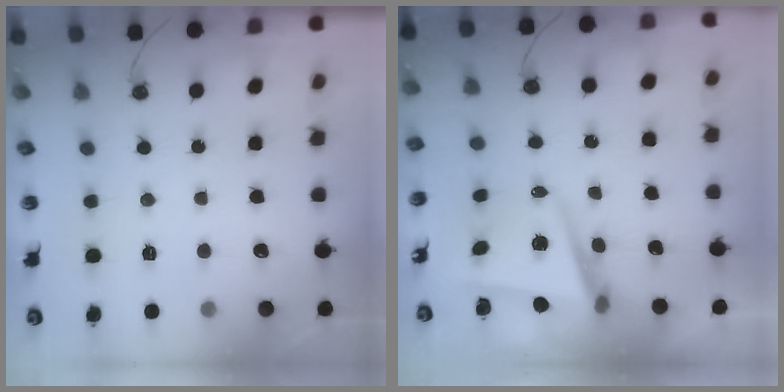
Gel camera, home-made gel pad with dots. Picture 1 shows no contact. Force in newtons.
{"total": 5.5, "press": 5.4, "slide": 1.3}